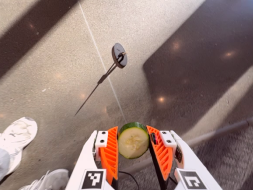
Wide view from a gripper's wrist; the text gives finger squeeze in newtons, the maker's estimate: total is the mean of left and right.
{"total": 12.4, "left": 12.8, "right": 12.0}